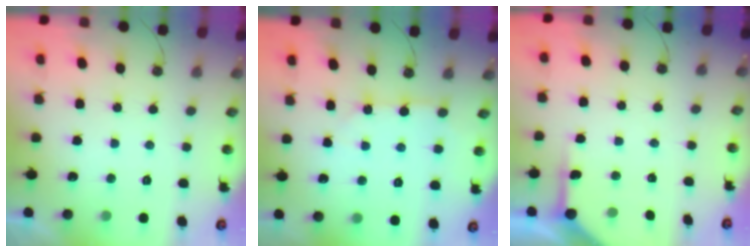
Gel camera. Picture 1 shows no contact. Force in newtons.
{"total": 4.7, "press": 4.7, "slide": 0.3}
{"total": 5.0, "press": 4.9, "slide": 0.3}